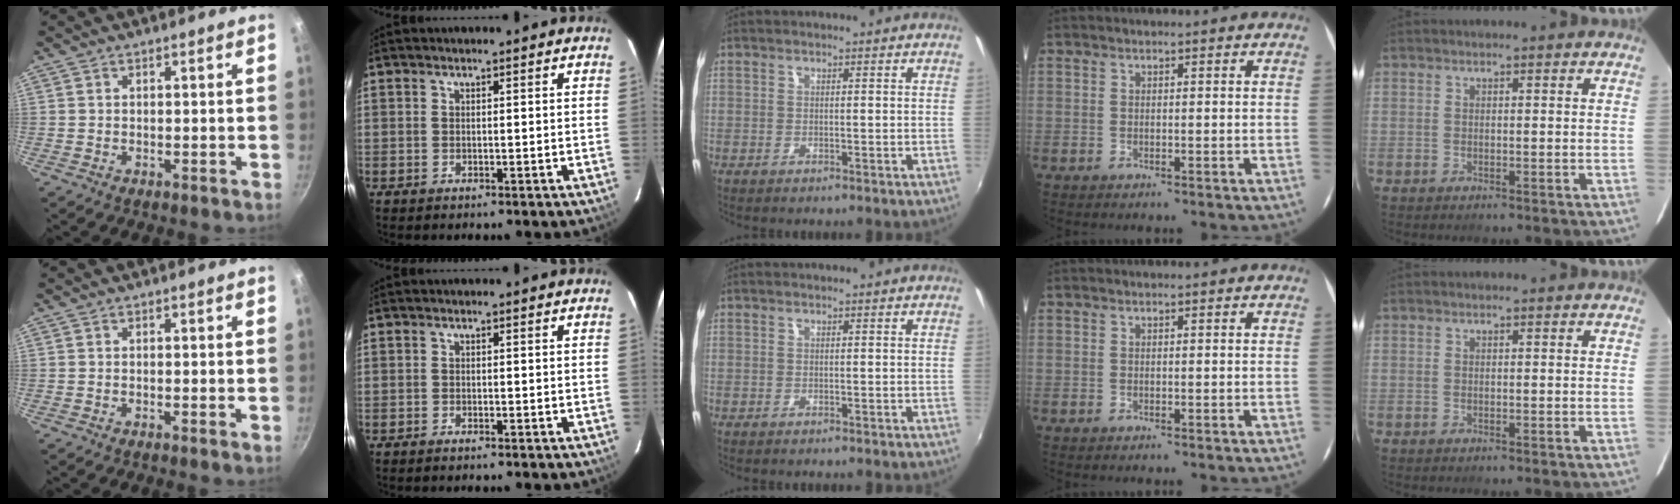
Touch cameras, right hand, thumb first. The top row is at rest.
{"thumb": {"total": 0.5, "force": [-0.1, -0.1, 0.5], "torque": [-0.007, -0.002, -0.004]}, "index": {"total": 0.7, "force": [-0.7, 0.1, 0.3], "torque": [-0.008, -0.001, -0.014]}}